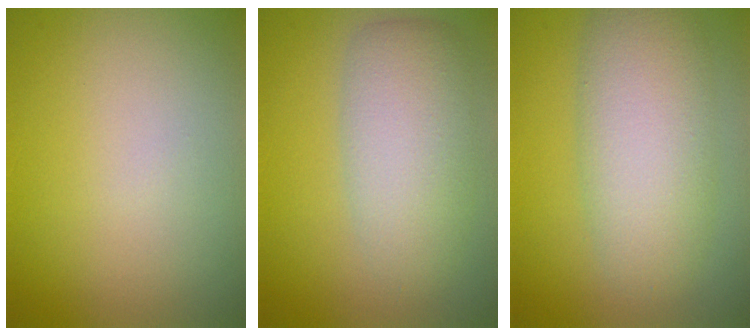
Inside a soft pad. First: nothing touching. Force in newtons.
{"total": 5.3, "press": 5.2, "slide": 0.5}
{"total": 6.5, "press": 6.5, "slide": 0.4}